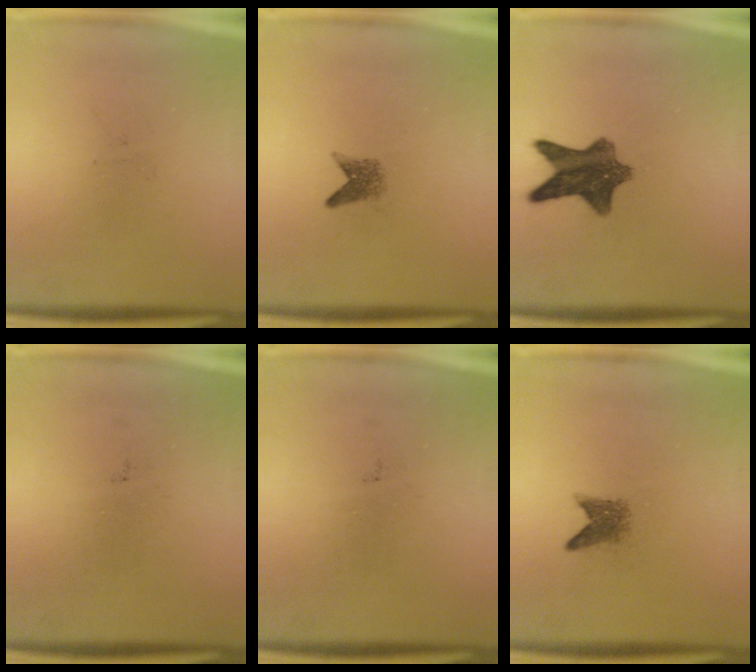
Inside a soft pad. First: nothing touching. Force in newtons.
{"total": 1.9}
{"total": 9.5}
{"total": 0.0}
{"total": 0.0}
{"total": 2.3}